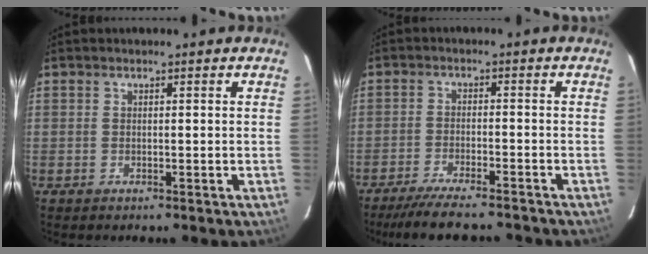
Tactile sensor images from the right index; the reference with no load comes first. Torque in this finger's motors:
{"motor_torque": [0.66, -0.67, 0.34, 0.06]}